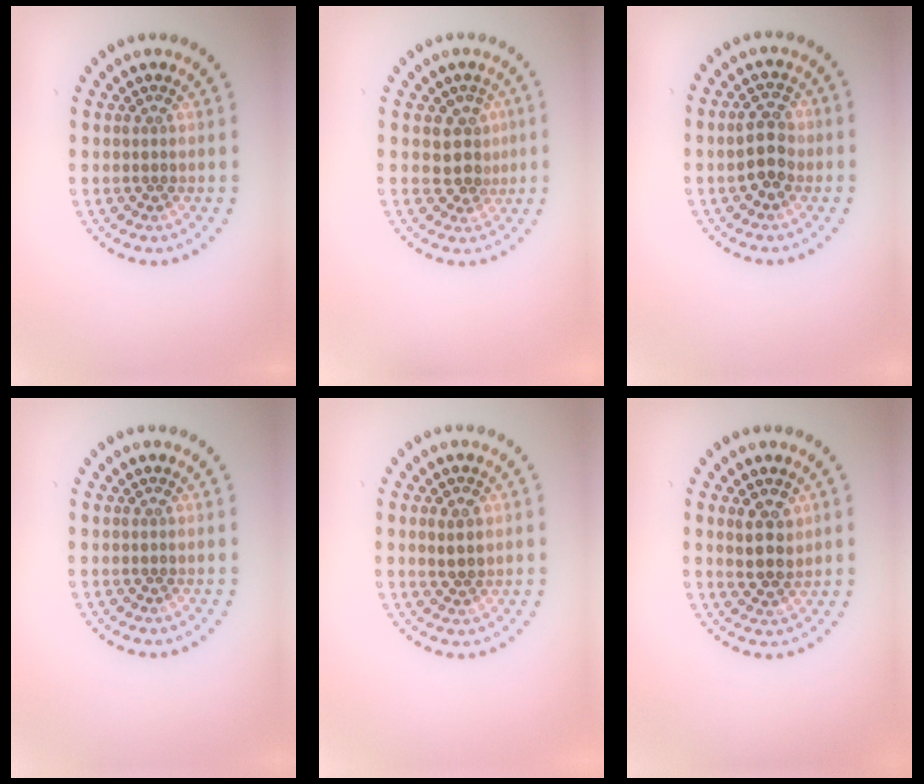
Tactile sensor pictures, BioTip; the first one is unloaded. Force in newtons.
{"total": 2.7, "press": 2.2, "slide": 1.5}
{"total": 3.1, "press": 3.1, "slide": 0.3}
{"total": 0.0}
{"total": 1.5, "press": 1.5, "slide": 0.2}
{"total": 2.8, "press": 2.7, "slide": 0.9}